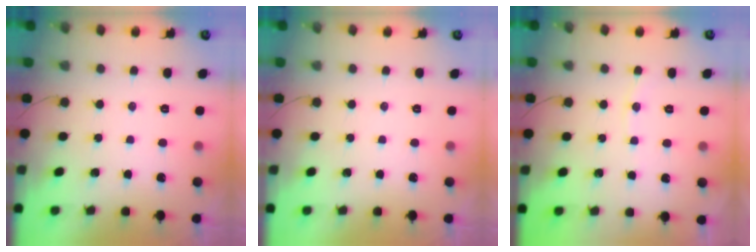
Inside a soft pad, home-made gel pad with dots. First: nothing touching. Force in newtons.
{"total": 0.0}
{"total": 3.9, "press": 3.9, "slide": 0.5}